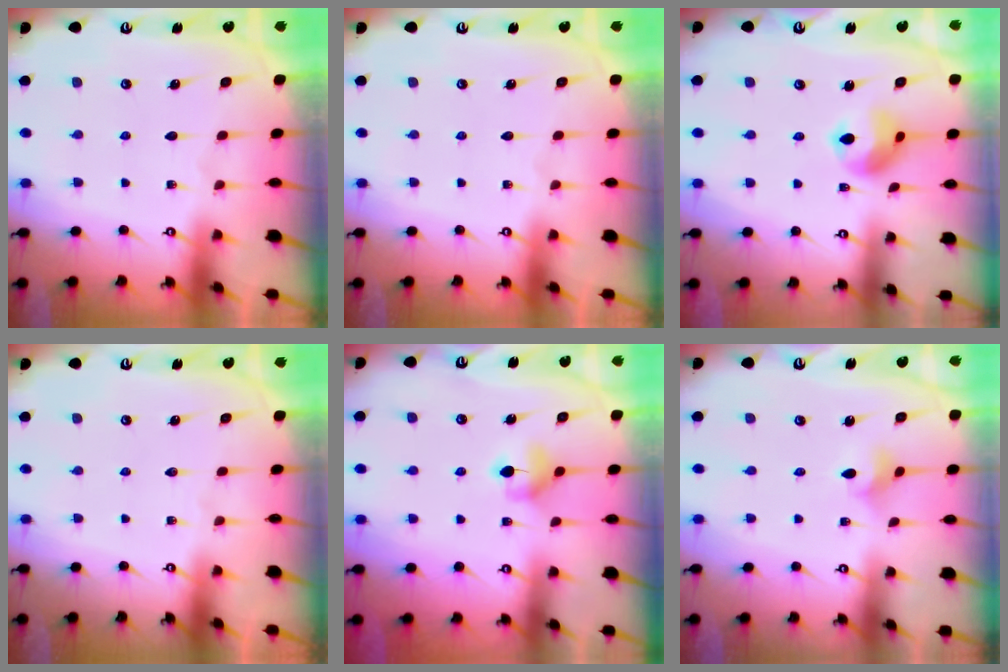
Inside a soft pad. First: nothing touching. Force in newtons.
{"total": 0.0}
{"total": 9.7, "press": 9.6, "slide": 0.9}
{"total": 0.0}
{"total": 5.5, "press": 5.4, "slide": 0.7}
{"total": 3.3, "press": 3.2, "slide": 0.6}